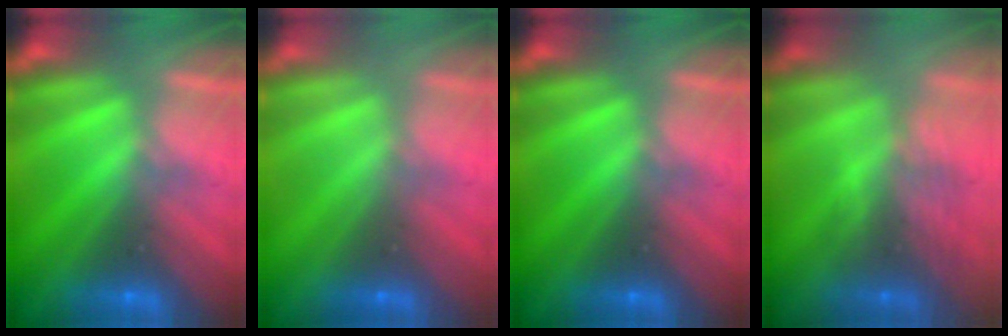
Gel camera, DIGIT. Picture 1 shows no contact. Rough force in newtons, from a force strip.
{"total": 3.2}
{"total": 0.0}
{"total": 3.1}